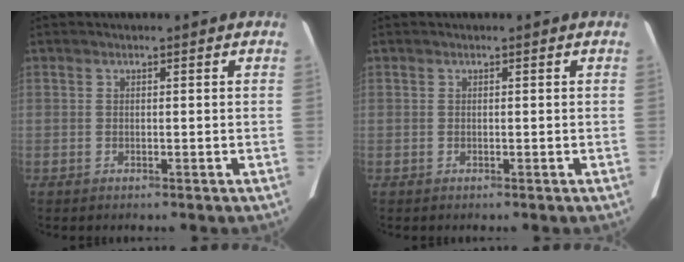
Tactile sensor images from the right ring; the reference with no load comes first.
{"total": 0.0}